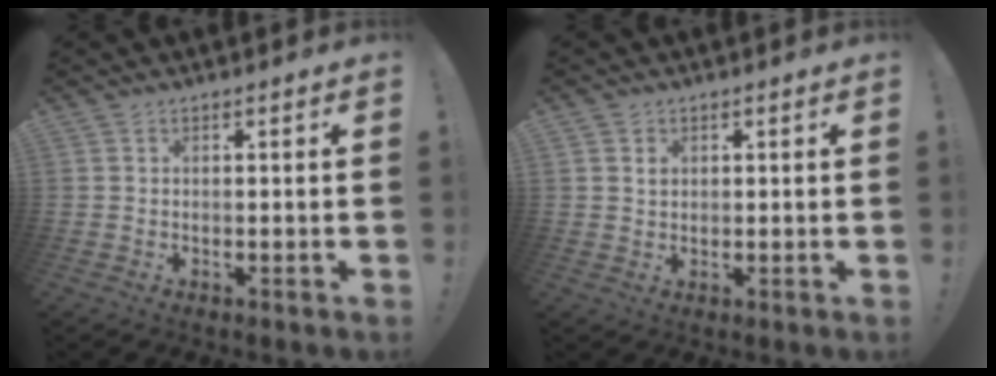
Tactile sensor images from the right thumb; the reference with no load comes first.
{"total": 1.8, "force": [0.7, 1.5, 0.5], "torque": [0.001, -0.003, 0.009]}